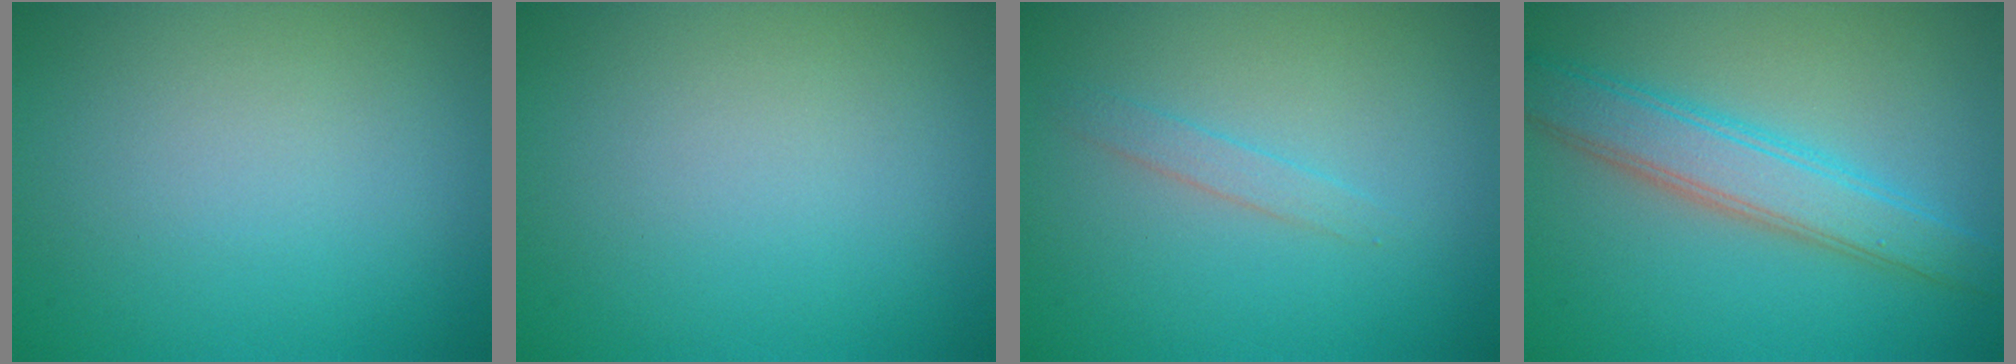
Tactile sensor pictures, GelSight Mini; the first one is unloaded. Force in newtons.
{"total": 0.0}
{"total": 1.2, "press": 1.2, "slide": 0.1}
{"total": 4.7, "press": 4.7, "slide": 0.1}